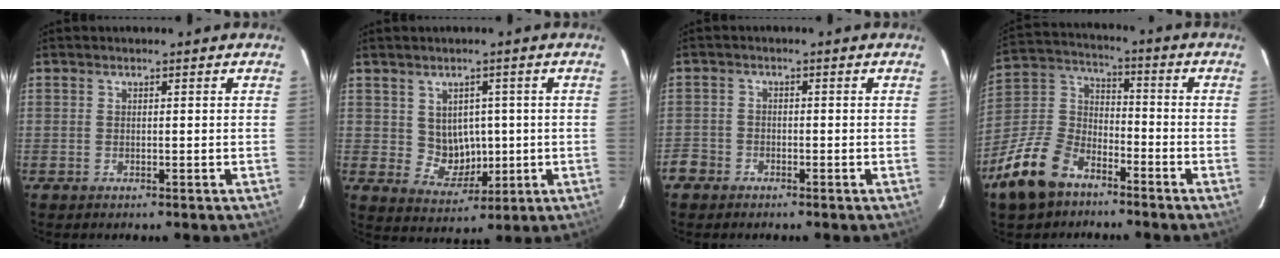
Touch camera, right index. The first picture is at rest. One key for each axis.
{"total": 6.2, "fx": 0.6, "fy": 5.7, "fz": 2.5, "tx": -0.048, "ty": 0.003, "tz": 0.029}
{"total": 4.0, "fx": -2.5, "fy": 3.1, "fz": 0.6, "tx": -0.021, "ty": 0.010, "tz": -0.052}
{"total": 15.5, "fx": -9.8, "fy": 8.8, "fz": 8.2, "tx": -0.197, "ty": 0.018, "tz": -0.184}